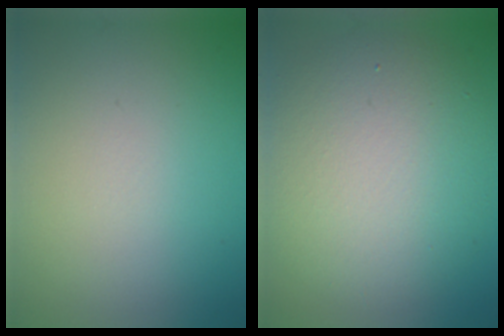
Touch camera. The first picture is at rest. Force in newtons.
{"total": 8.3, "press": 8.3, "slide": 0.3}